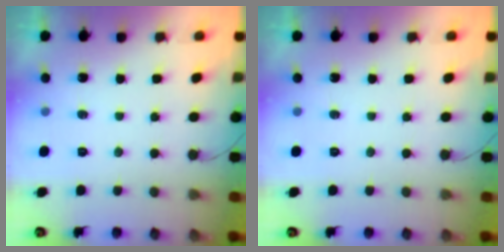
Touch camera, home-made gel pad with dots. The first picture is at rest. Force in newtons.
{"total": 0.0}